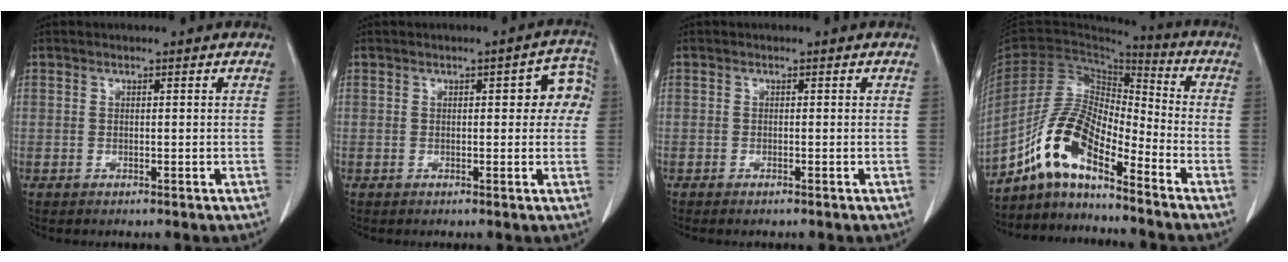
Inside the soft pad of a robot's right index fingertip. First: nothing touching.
{"total": 5.4, "force": [1.0, 2.2, 4.9], "torque": [-0.042, 0.024, 0.007]}
{"total": 0.7, "force": [-0.6, 0.0, 0.4], "torque": [-0.009, -0.001, -0.010]}
{"total": 11.7, "force": [-8.0, 2.9, 8.1], "torque": [-0.173, 0.019, -0.149]}